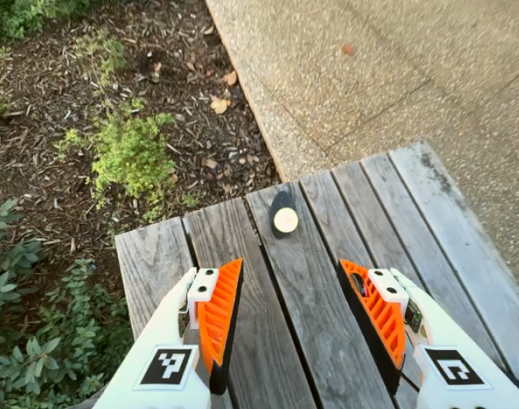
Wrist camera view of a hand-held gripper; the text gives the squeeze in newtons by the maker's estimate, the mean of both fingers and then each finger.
{"total": 0.0}